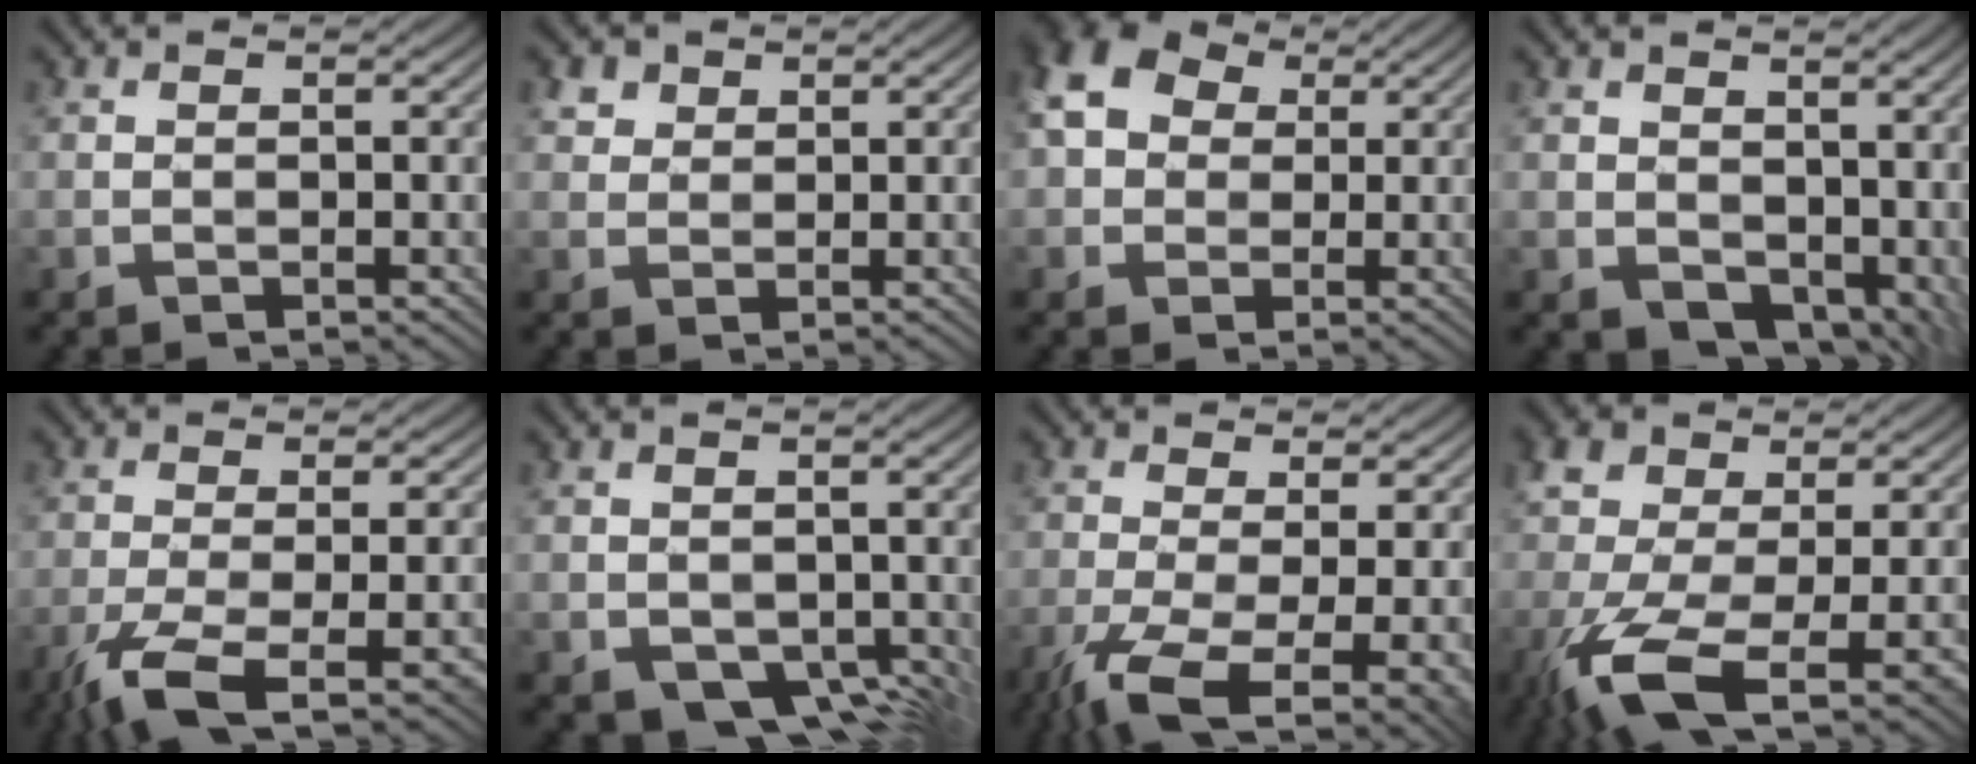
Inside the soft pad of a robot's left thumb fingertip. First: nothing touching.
{"total": 2.2, "force": [1.4, 1.6, 0.7], "torque": [-0.019, 0.000, 0.029]}
{"total": 9.5, "force": [2.3, 7.5, 5.4], "torque": [-0.132, 0.031, 0.021]}
{"total": 7.5, "force": [1.1, 5.6, 4.9], "torque": [-0.097, -0.028, 0.035]}
{"total": 10.2, "force": [-5.7, 2.7, 8.1], "torque": [-0.135, -0.013, -0.099]}
{"total": 4.6, "force": [-1.1, 3.5, 2.7], "torque": [-0.058, -0.018, -0.017]}
{"total": 10.7, "force": [-5.2, 2.9, 8.8], "torque": [-0.174, -0.024, -0.084]}
{"total": 11.5, "force": [-4.2, 5.2, 9.4], "torque": [-0.211, -0.012, -0.080]}